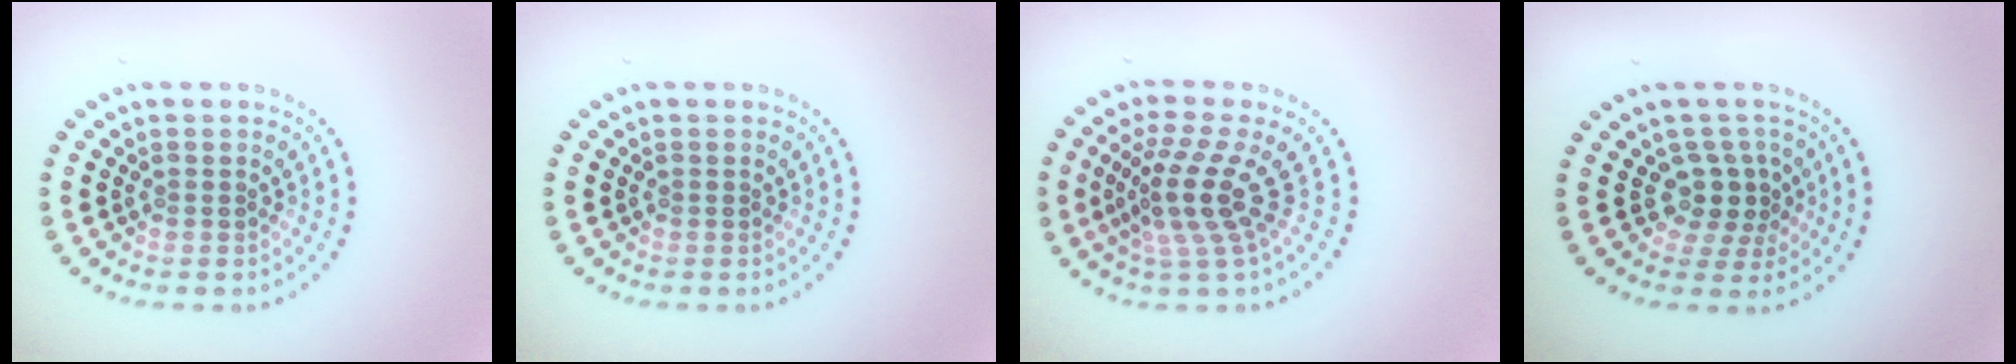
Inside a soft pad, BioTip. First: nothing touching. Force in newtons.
{"total": 0.0}
{"total": 4.2, "press": 2.8, "slide": 3.1}
{"total": 2.9, "press": 2.2, "slide": 1.9}